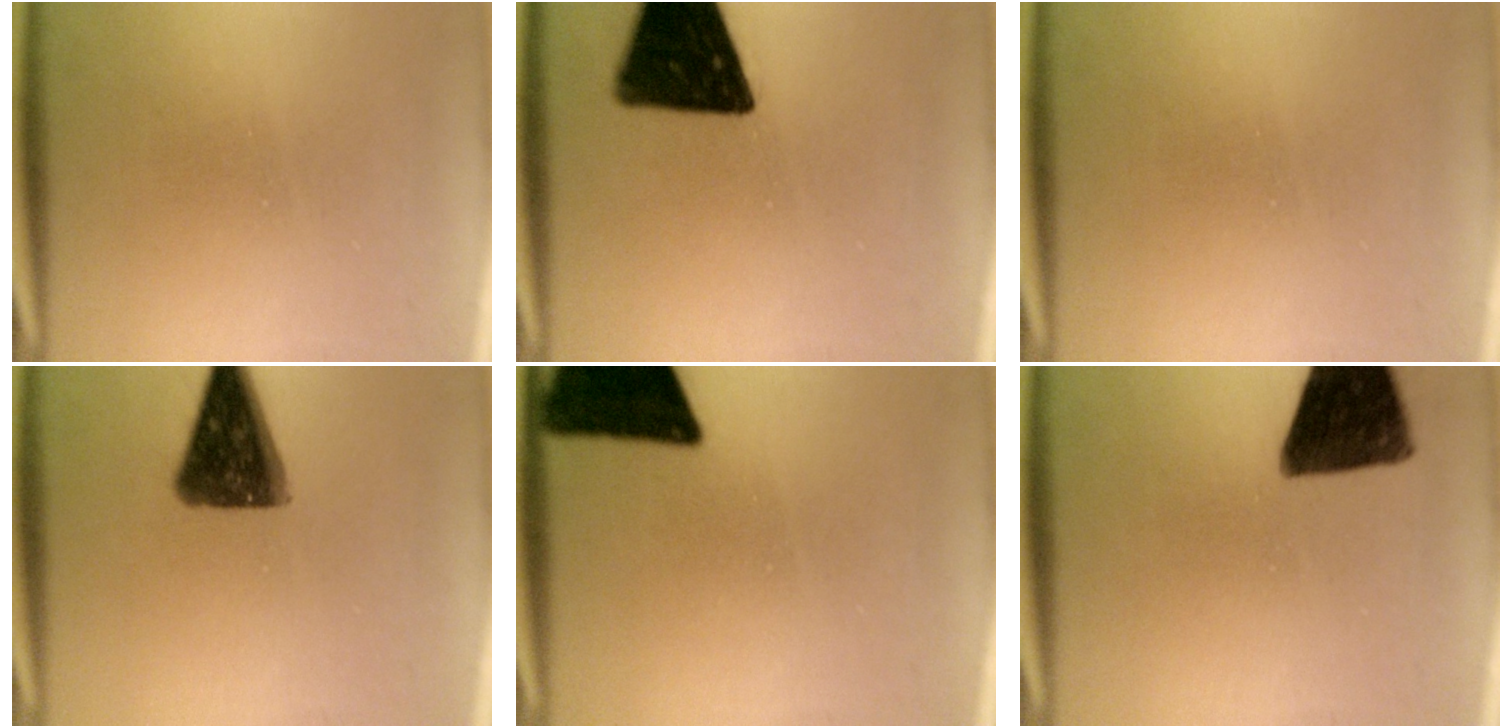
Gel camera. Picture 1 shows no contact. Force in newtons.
{"total": 17.3}
{"total": 0.0}
{"total": 12.4}
{"total": 18.8}
{"total": 14.9}